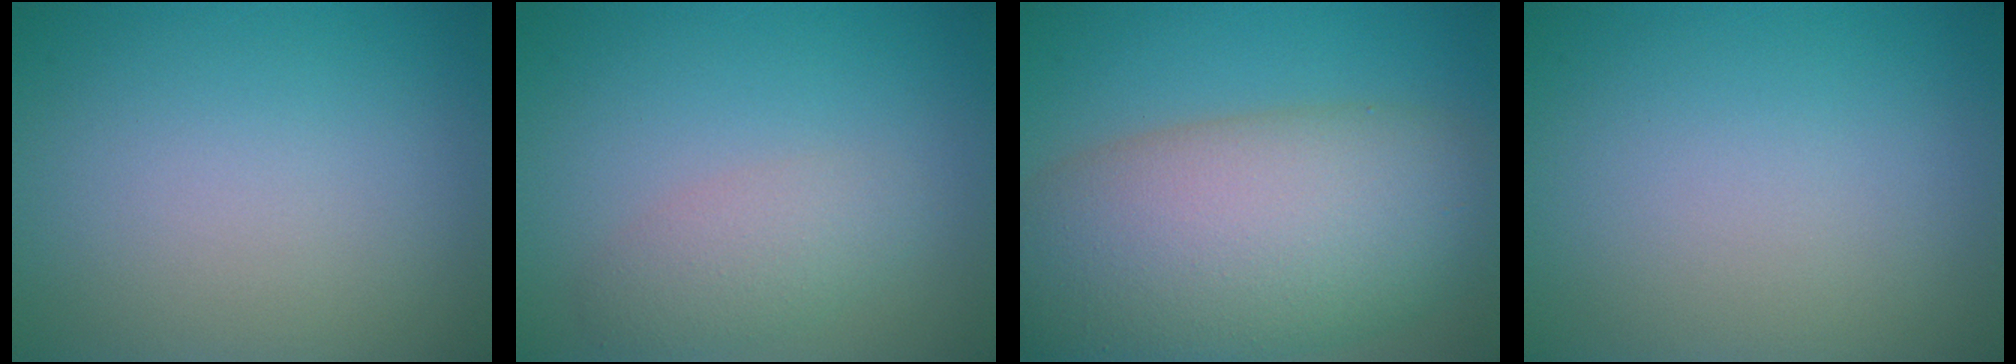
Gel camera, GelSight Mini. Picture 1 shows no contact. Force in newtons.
{"total": 2.5, "press": 2.5, "slide": 0.1}
{"total": 13.0, "press": 13.0, "slide": 0.4}
{"total": 0.0}